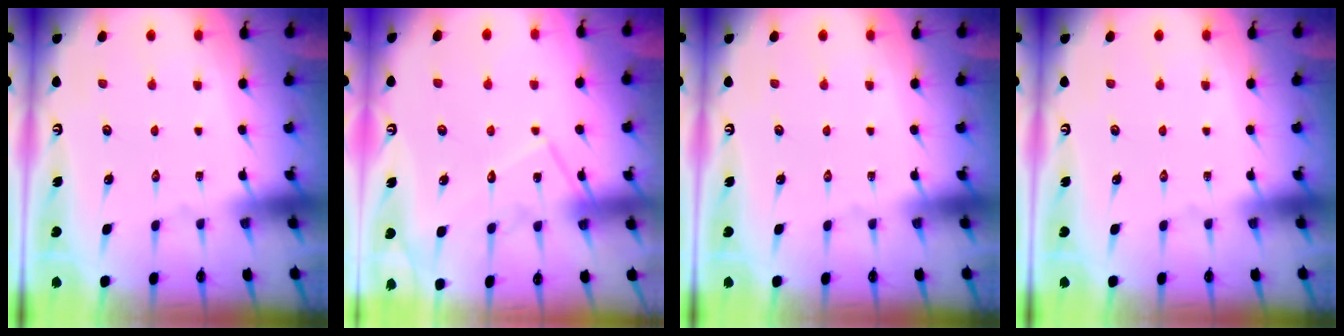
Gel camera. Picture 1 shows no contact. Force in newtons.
{"total": 12.2, "press": 12.2, "slide": 0.8}
{"total": 0.0}
{"total": 0.0}